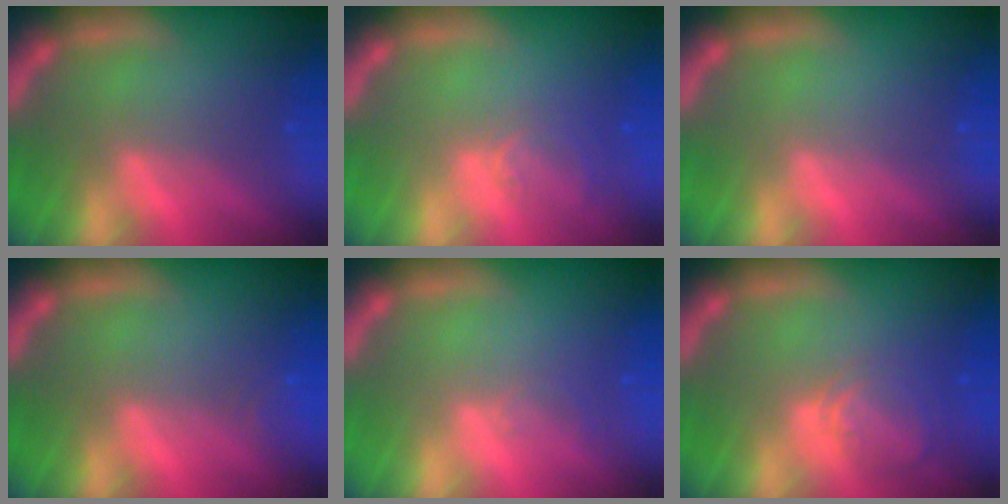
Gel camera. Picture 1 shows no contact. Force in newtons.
{"total": 2.5}
{"total": 0.0}
{"total": 1.4}
{"total": 1.0}
{"total": 4.0}